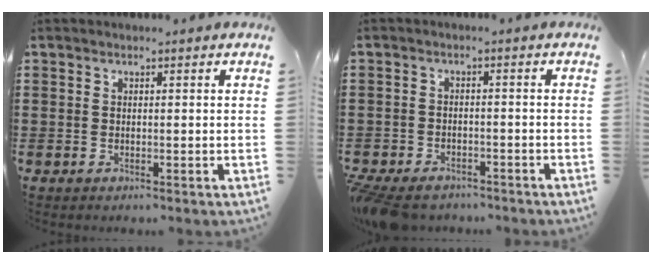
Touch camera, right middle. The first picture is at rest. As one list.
[{"total": 3.7, "force": [-3.4, 1.3, 0.8], "torque": [-0.030, 0.000, -0.074]}]